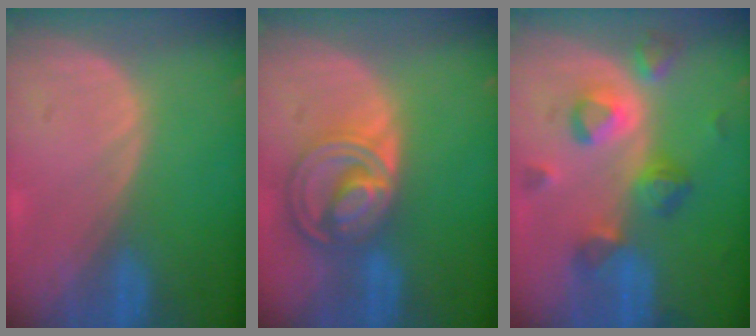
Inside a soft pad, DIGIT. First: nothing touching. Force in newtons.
{"total": 8.5, "press": 7.3, "slide": 4.4}
{"total": 7.8, "press": 7.5, "slide": 2.0}